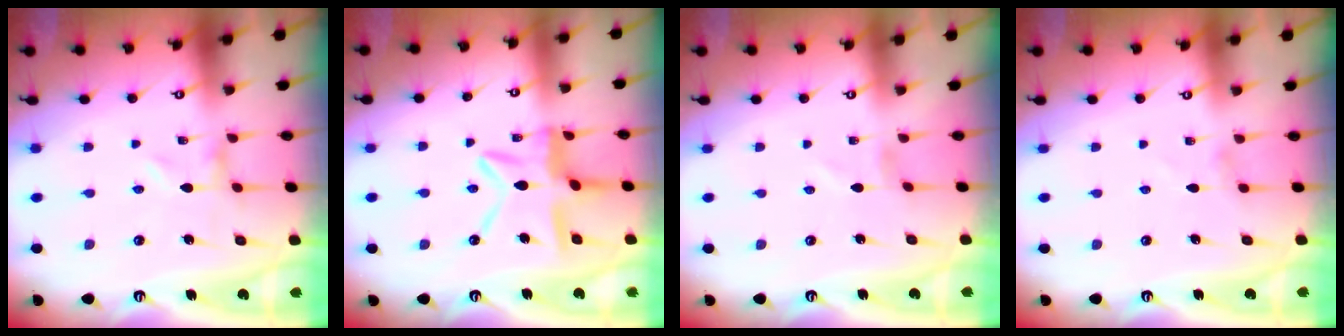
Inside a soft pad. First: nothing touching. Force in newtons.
{"total": 12.1, "press": 12.0, "slide": 1.1}
{"total": 0.0}
{"total": 1.2, "press": 1.1, "slide": 0.3}